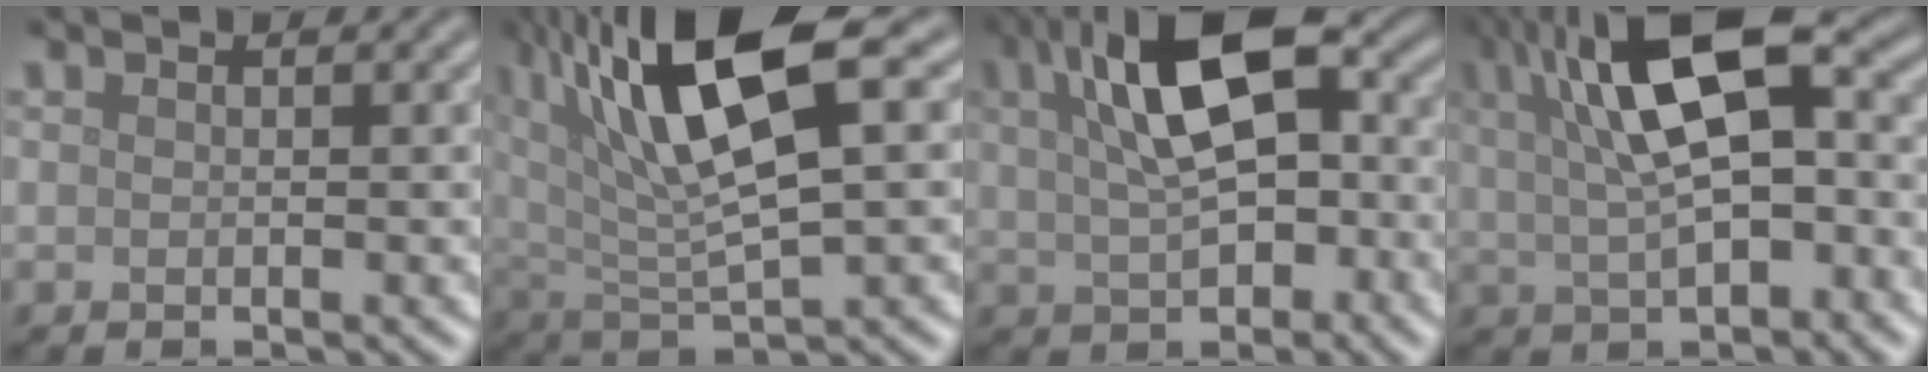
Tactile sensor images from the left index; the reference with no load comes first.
{"total": 12.1, "force": [5.3, 3.9, 10.2], "torque": [-0.199, 0.016, 0.096]}
{"total": 9.9, "force": [2.0, 5.2, 8.2], "torque": [-0.147, 0.017, 0.029]}
{"total": 11.5, "force": [2.8, 4.9, 10.0], "torque": [-0.175, 0.015, 0.042]}